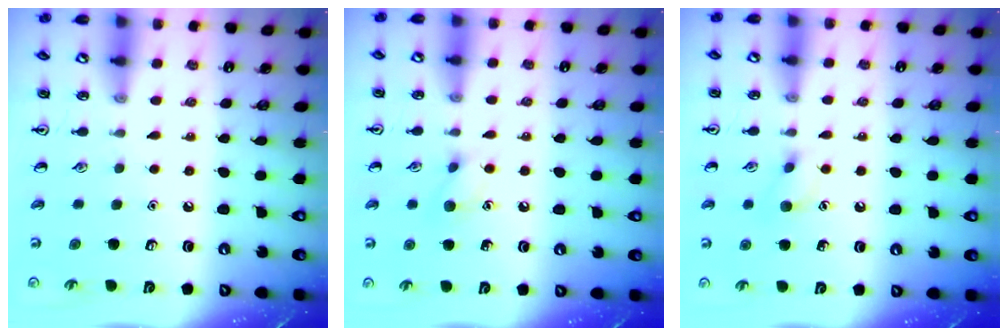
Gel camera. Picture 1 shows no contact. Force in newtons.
{"total": 7.5, "press": 7.3, "slide": 1.3}
{"total": 7.2, "press": 7.1, "slide": 1.2}